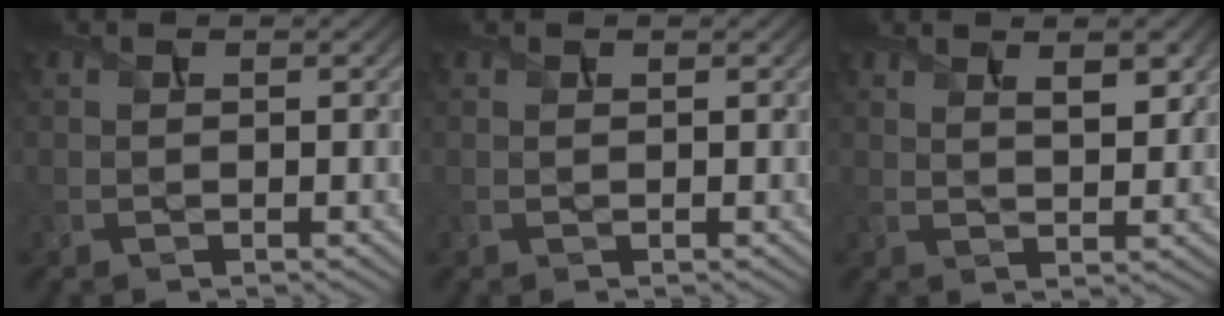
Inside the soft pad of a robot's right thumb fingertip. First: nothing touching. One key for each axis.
{"total": 0.0}
{"total": 3.8, "fx": 2.1, "fy": 1.3, "fz": 2.9, "tx": -0.049, "ty": -0.008, "tz": 0.043}